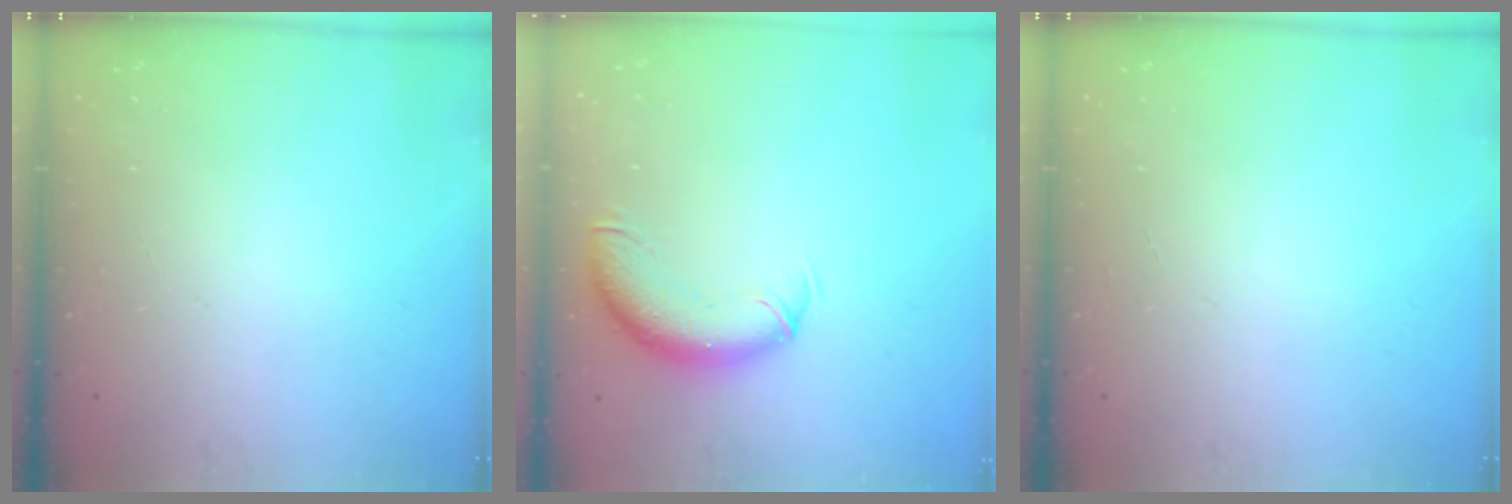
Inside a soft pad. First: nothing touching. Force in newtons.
{"total": 10.9, "press": 10.6, "slide": 2.3}
{"total": 0.0}